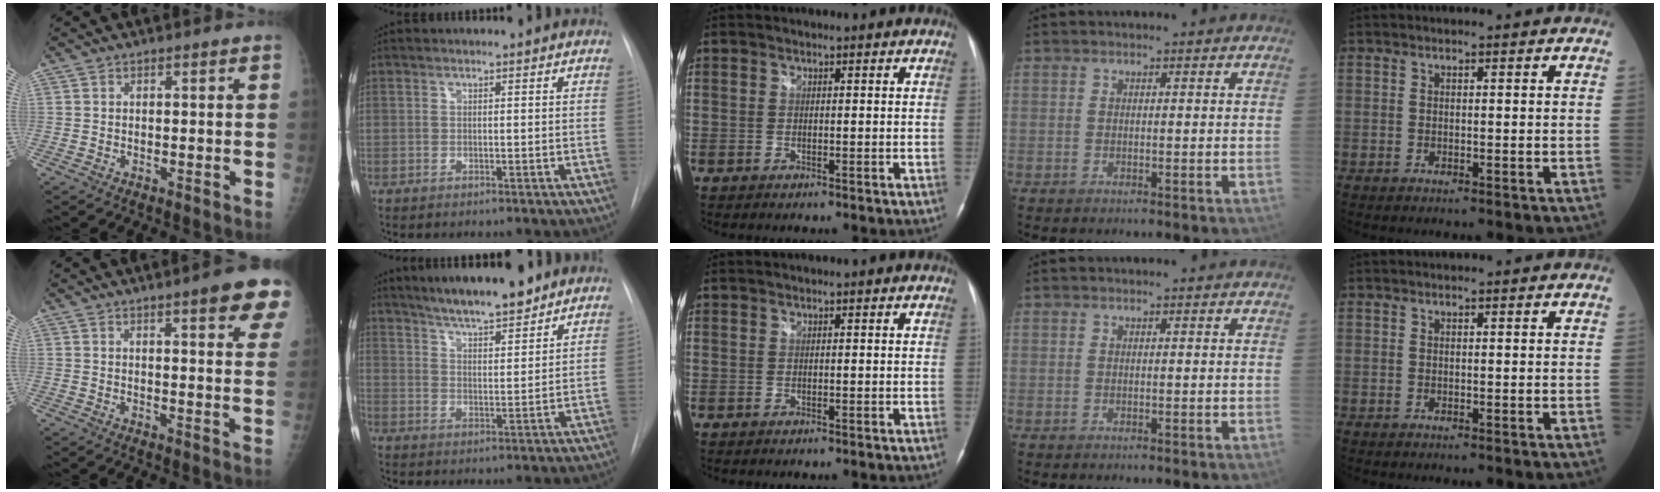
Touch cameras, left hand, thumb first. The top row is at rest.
{"thumb": {"total": 9.6, "force": [5.6, 1.8, 7.5], "torque": [-0.071, -0.018, 0.061]}, "index": {"total": 10.4, "force": [8.8, 1.3, 5.4], "torque": [-0.084, 0.008, 0.143]}}